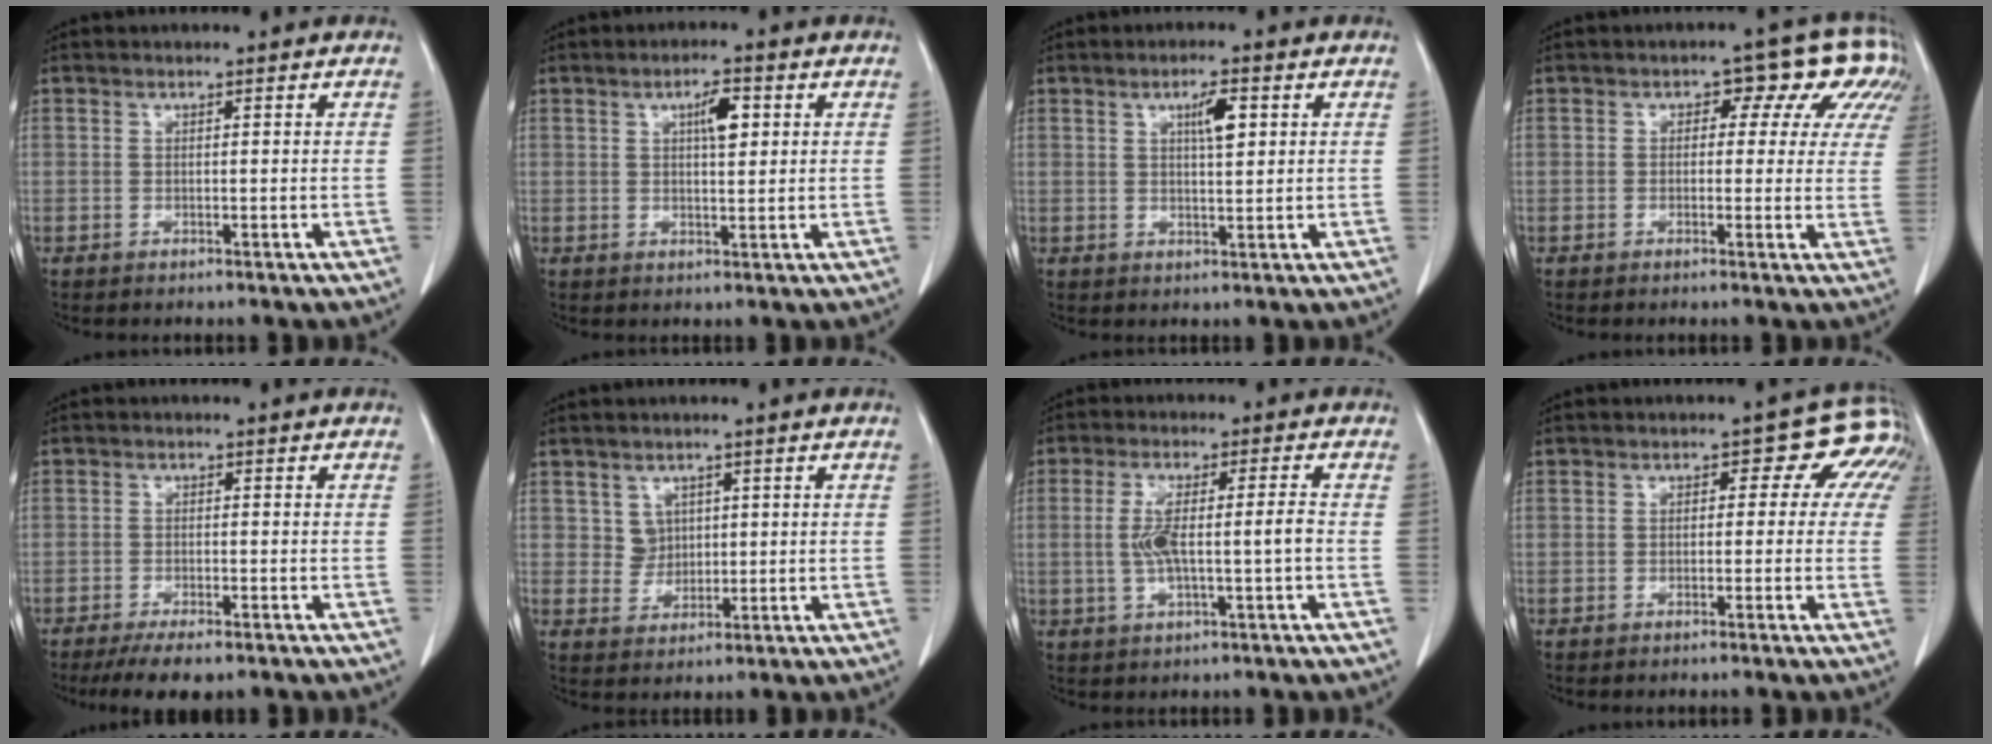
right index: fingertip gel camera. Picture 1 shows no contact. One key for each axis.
{"total": 4.0, "fx": 1.3, "fy": 1.1, "fz": 3.6, "tx": -0.061, "ty": 0.005, "tz": 0.022}
{"total": 4.0, "fx": 1.5, "fy": 0.8, "fz": 3.6, "tx": -0.061, "ty": 0.001, "tz": 0.025}
{"total": 9.2, "fx": 4.1, "fy": 5.6, "fz": 6.1, "tx": -0.056, "ty": 0.033, "tz": 0.032}
{"total": 5.3, "fx": -4.0, "fy": 1.7, "fz": 3.1, "tx": -0.047, "ty": -0.007, "tz": -0.062}
{"total": 3.0, "fx": 1.1, "fy": 2.7, "fz": 0.7, "tx": -0.010, "ty": -0.001, "tz": 0.023}
{"total": 6.6, "fx": -0.7, "fy": 0.6, "fz": 6.6, "tx": -0.131, "ty": 0.008, "tz": -0.009}
{"total": 5.7, "fx": 1.6, "fy": 4.0, "fz": 3.7, "tx": -0.031, "ty": 0.026, "tz": 0.002}